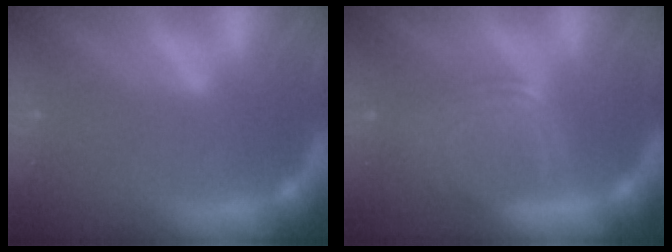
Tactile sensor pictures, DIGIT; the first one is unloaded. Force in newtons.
{"total": 7.6}